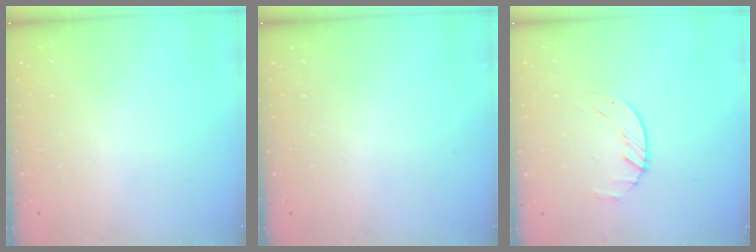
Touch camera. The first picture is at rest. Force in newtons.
{"total": 0.0}
{"total": 1.6, "press": 1.6, "slide": 0.3}